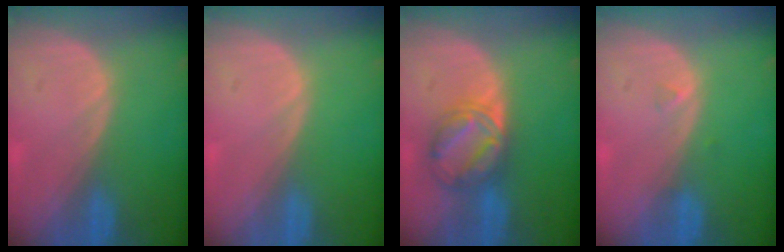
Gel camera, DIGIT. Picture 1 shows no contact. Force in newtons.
{"total": 0.0}
{"total": 6.4, "press": 6.4, "slide": 0.4}
{"total": 0.7, "press": 0.7, "slide": 0.2}